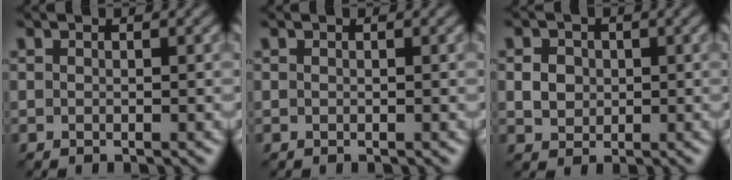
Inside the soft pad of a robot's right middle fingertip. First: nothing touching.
{"total": 0.0}
{"total": 2.2, "force": [0.1, 1.9, 1.0], "torque": [-0.020, -0.003, 0.003]}